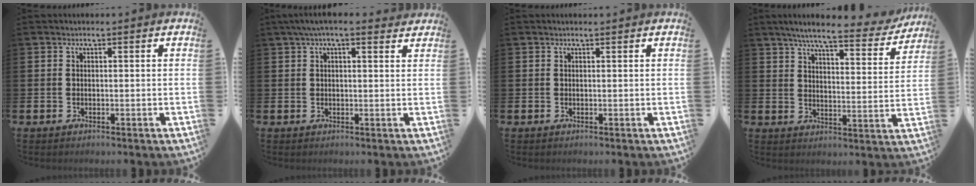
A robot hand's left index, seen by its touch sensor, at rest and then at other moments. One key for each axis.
{"total": 3.0, "fx": 2.4, "fy": 0.6, "fz": 1.8, "tx": -0.033, "ty": -0.002, "tz": 0.040}
{"total": 0.0}
{"total": 6.9, "fx": 6.1, "fy": 0.7, "fz": 3.2, "tx": -0.074, "ty": -0.035, "tz": 0.100}